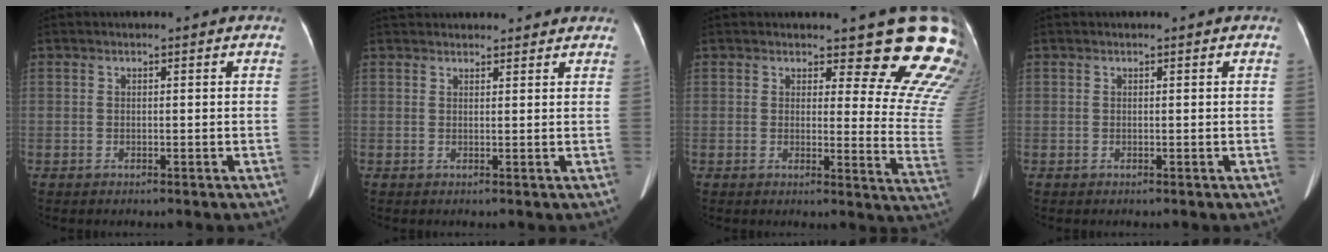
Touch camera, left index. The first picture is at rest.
{"total": 9.1, "force": [8.4, 2.6, 2.2], "torque": [-0.013, 0.039, 0.105]}
{"total": 14.2, "force": [12.3, 3.3, 6.2], "torque": [-0.039, -0.100, 0.104]}
{"total": 0.0}